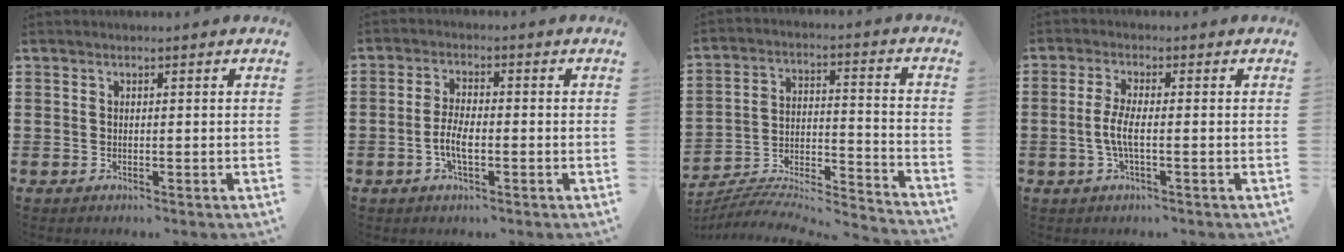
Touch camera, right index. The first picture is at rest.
{"total": 4.4, "force": [-1.4, 1.7, 3.8], "torque": [-0.094, -0.003, -0.033]}
{"total": 6.2, "force": [-5.7, 1.5, 2.0], "torque": [-0.041, -0.009, -0.117]}
{"total": 4.0, "force": [-1.0, 0.9, 3.8], "torque": [-0.097, -0.006, -0.029]}